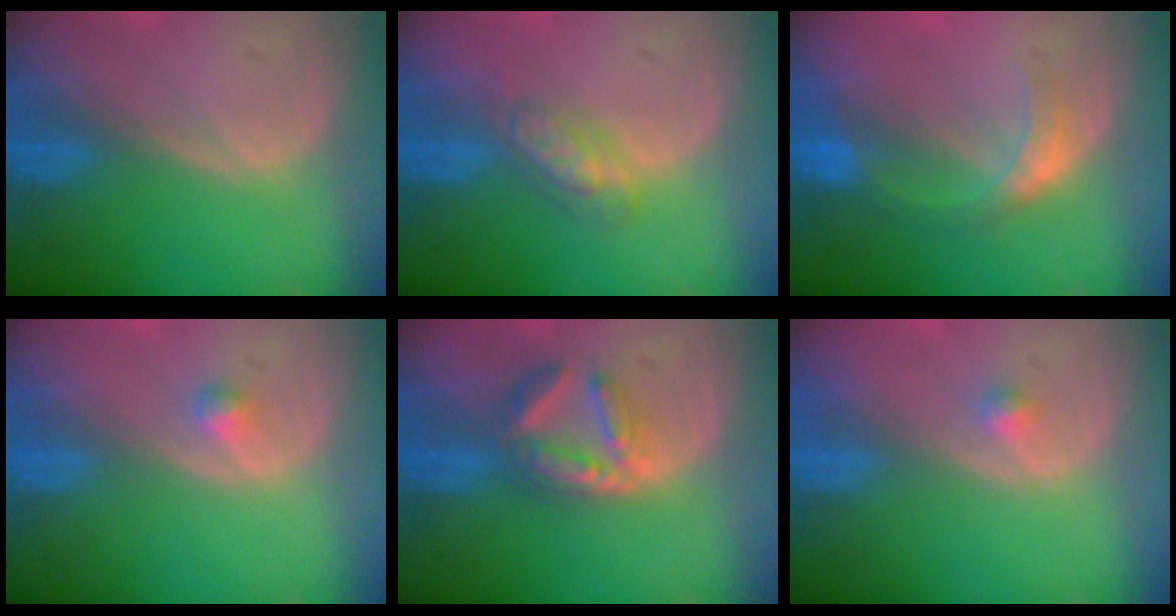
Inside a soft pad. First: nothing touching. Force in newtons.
{"total": 4.8, "press": 4.2, "slide": 2.2}
{"total": 5.5, "press": 4.8, "slide": 2.8}
{"total": 1.1, "press": 1.1, "slide": 0.1}
{"total": 5.8, "press": 5.5, "slide": 1.6}
{"total": 1.0, "press": 1.0, "slide": 0.1}